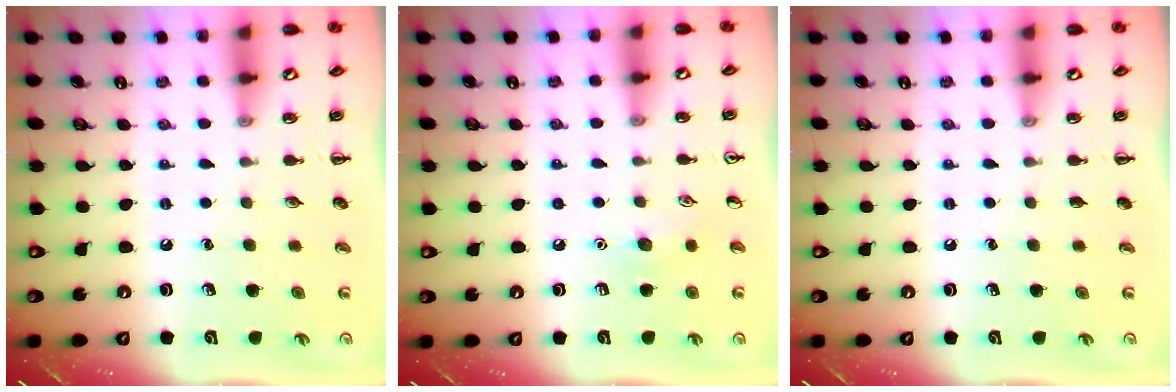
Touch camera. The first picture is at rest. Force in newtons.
{"total": 7.1, "press": 6.8, "slide": 2.1}
{"total": 0.0}